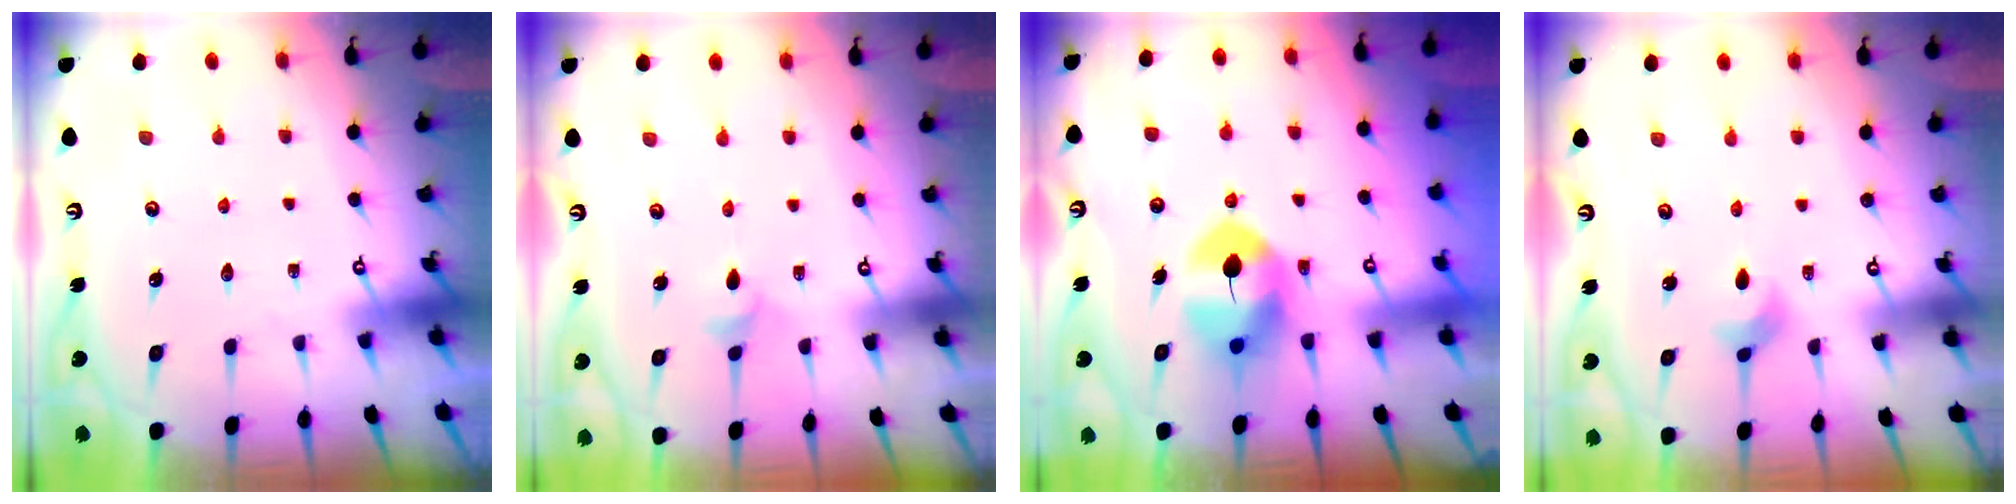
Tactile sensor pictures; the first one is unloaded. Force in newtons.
{"total": 3.2, "press": 3.1, "slide": 0.6}
{"total": 8.7, "press": 8.6, "slide": 1.3}
{"total": 2.8, "press": 2.7, "slide": 0.4}